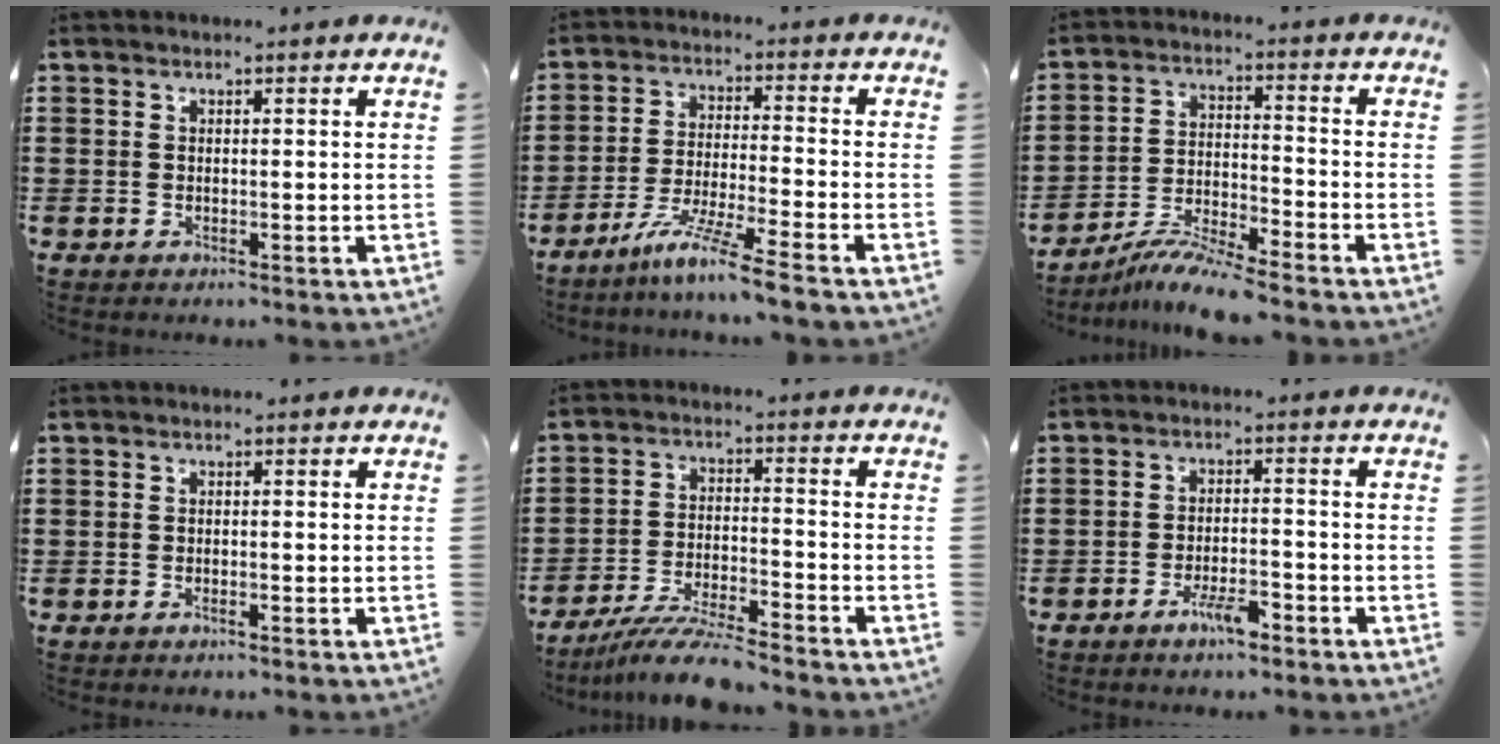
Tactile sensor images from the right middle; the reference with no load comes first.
{"total": 8.1, "force": [-6.7, -0.9, 4.5], "torque": [-0.090, -0.018, -0.130]}
{"total": 7.4, "force": [-7.0, -0.1, 2.5], "torque": [-0.047, -0.004, -0.133]}
{"total": 0.6, "force": [-0.4, 0.1, 0.4], "torque": [-0.010, -0.003, -0.007]}
{"total": 7.9, "force": [-7.2, 0.2, 3.1], "torque": [-0.068, -0.006, -0.140]}
{"total": 4.2, "force": [-2.9, 1.0, 2.8], "torque": [-0.059, 0.003, -0.058]}